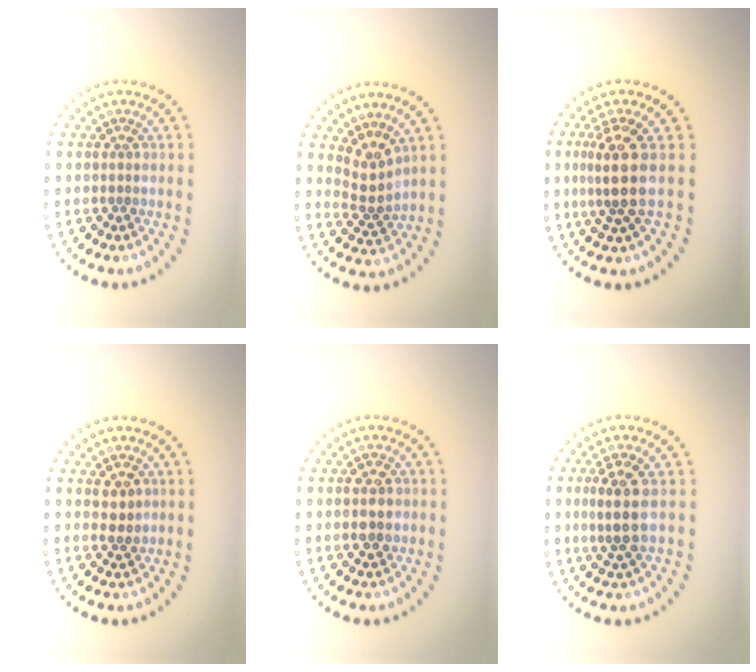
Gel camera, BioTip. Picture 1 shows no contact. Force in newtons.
{"total": 2.5, "press": 1.7, "slide": 1.8}
{"total": 3.6, "press": 2.7, "slide": 2.3}
{"total": 1.9, "press": 1.8, "slide": 0.6}
{"total": 2.1, "press": 2.1, "slide": 0.3}
{"total": 3.0, "press": 2.7, "slide": 1.2}